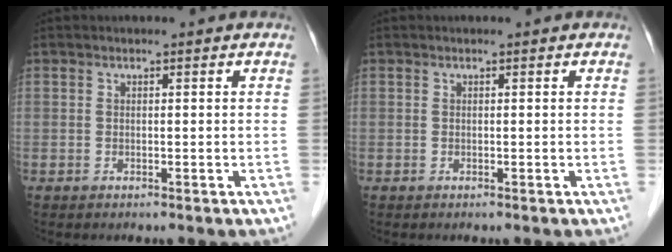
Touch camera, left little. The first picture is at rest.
{"total": 0.0}